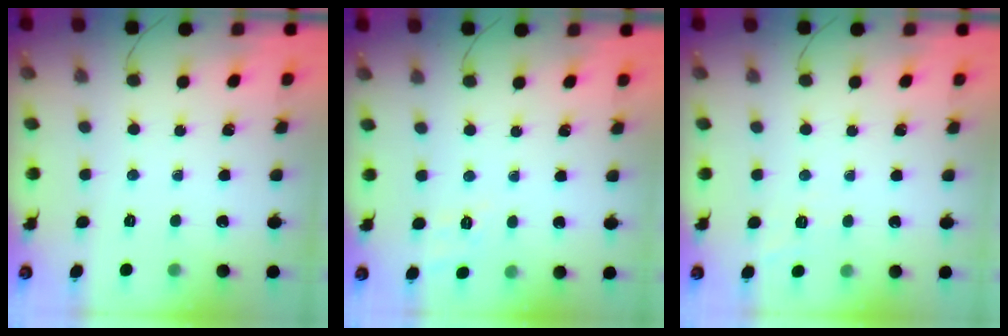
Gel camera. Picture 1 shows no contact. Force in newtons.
{"total": 2.8, "press": 2.0, "slide": 2.0}
{"total": 2.0, "press": 1.5, "slide": 1.4}